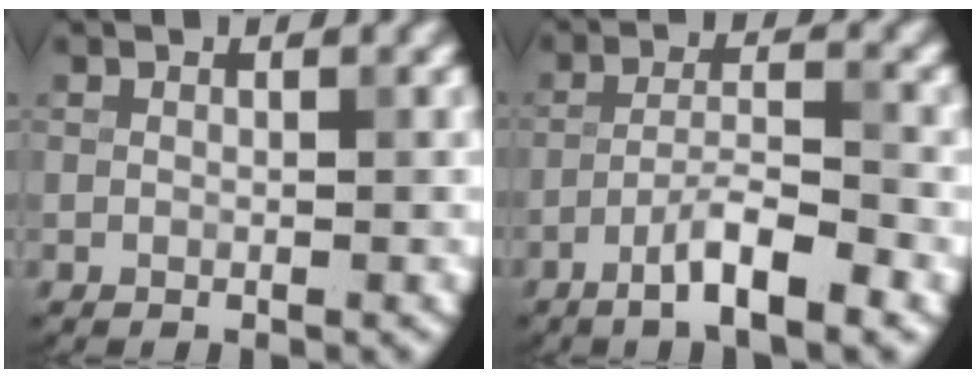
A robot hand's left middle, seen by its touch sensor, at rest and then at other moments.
{"total": 4.9, "force": [-2.8, 0.7, 4.0], "torque": [-0.069, 0.009, -0.055]}